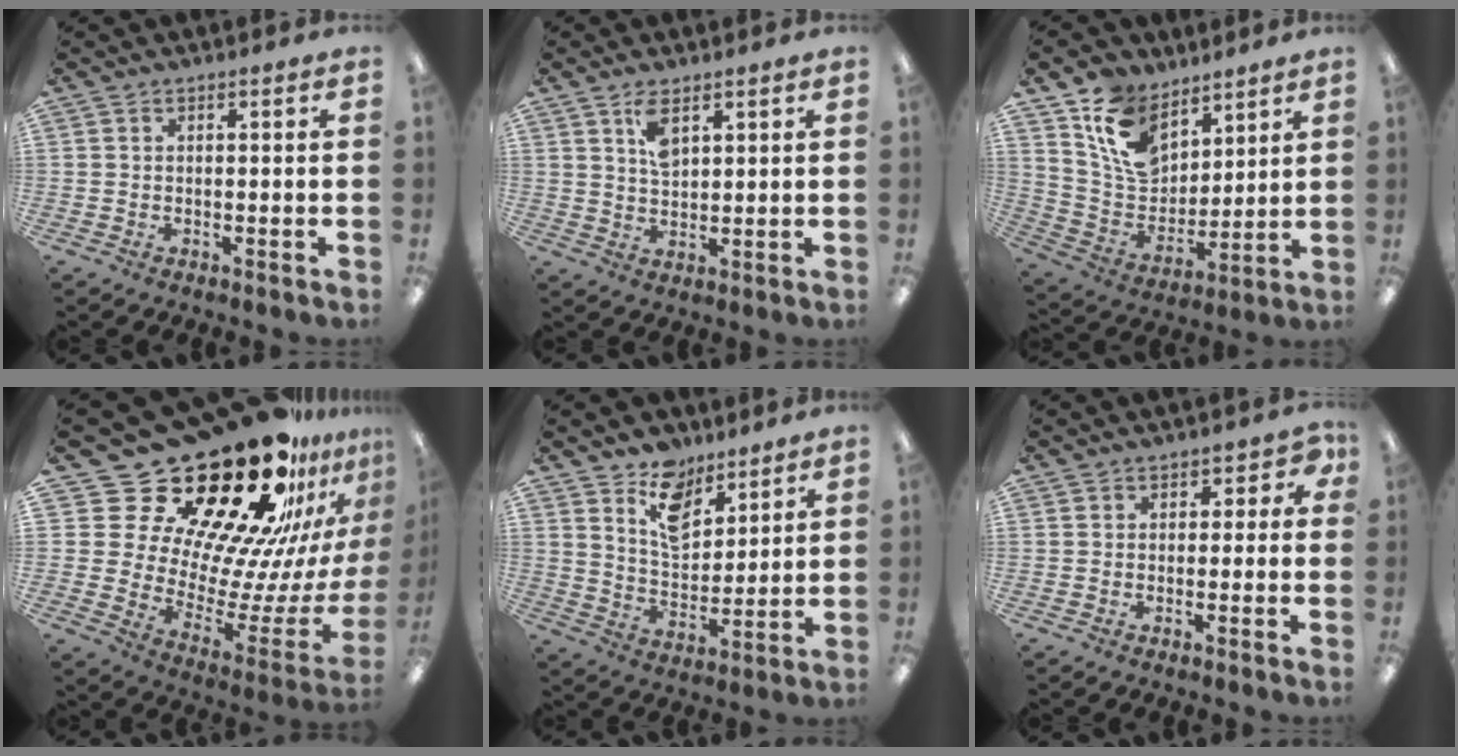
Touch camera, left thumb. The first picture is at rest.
{"total": 5.6, "force": [3.3, 2.5, 3.7], "torque": [-0.065, -0.004, 0.057]}
{"total": 14.8, "force": [9.1, 9.4, 6.7], "torque": [-0.132, -0.040, 0.179]}
{"total": 35.0, "force": [25.0, 15.7, 18.8], "torque": [-0.262, -0.232, 0.473]}
{"total": 10.3, "force": [7.4, 5.9, 4.0], "torque": [-0.058, -0.040, 0.135]}
{"total": 3.2, "force": [0.6, 2.6, 1.8], "torque": [-0.021, 0.005, 0.005]}